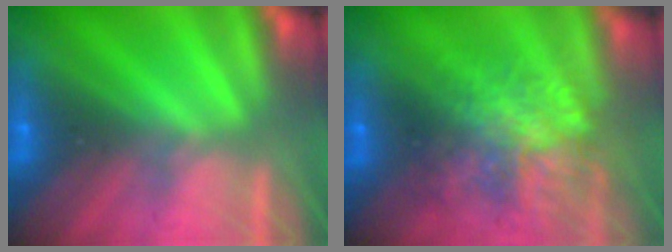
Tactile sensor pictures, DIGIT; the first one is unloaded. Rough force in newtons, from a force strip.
{"total": 7.4}